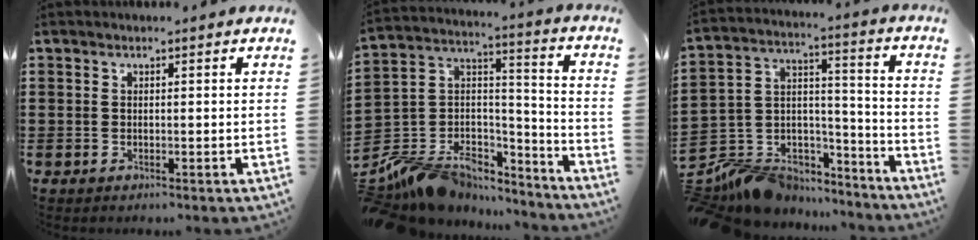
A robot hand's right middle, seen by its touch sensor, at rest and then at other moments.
{"total": 10.2, "force": [-8.5, 5.2, 2.5], "torque": [-0.084, 0.002, -0.165]}
{"total": 8.7, "force": [-7.8, 3.8, 0.5], "torque": [-0.026, -0.002, -0.147]}